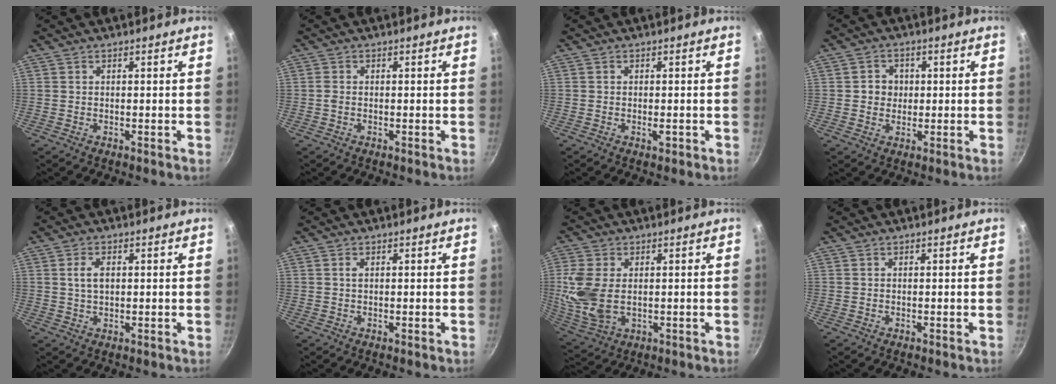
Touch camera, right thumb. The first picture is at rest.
{"total": 1.0, "force": [-0.2, 0.7, 0.7], "torque": [-0.018, 0.000, -0.005]}
{"total": 1.0, "force": [-0.4, 0.6, 0.8], "torque": [-0.008, 0.001, -0.005]}
{"total": 3.9, "force": [0.3, 3.6, 1.6], "torque": [-0.002, 0.005, 0.001]}
{"total": 3.3, "force": [0.7, 1.9, 2.6], "torque": [-0.050, -0.001, 0.013]}
{"total": 0.8, "force": [0.2, 0.3, 0.7], "torque": [-0.014, -0.001, 0.001]}
{"total": 11.3, "force": [0.4, 7.1, 8.7], "torque": [-0.203, -0.007, 0.020]}
{"total": 0.0}